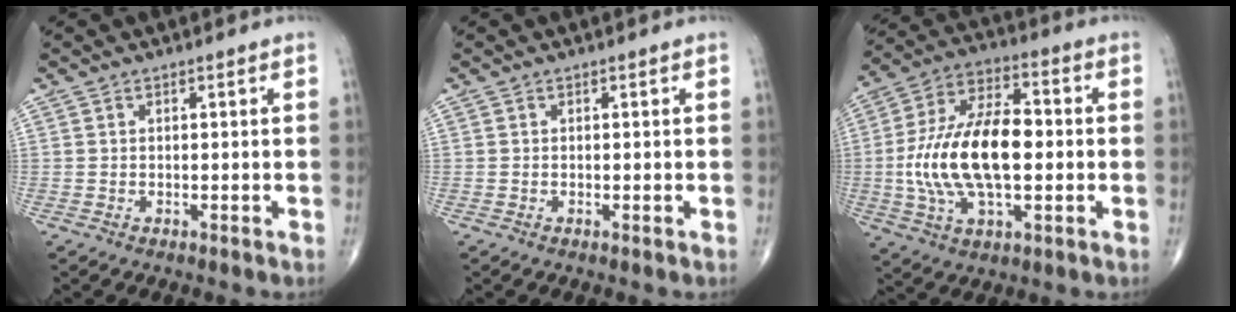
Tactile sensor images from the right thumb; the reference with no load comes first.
{"total": 0.0}
{"total": 19.8, "force": [-1.2, 9.8, 17.2], "torque": [-0.328, 0.023, -0.021]}